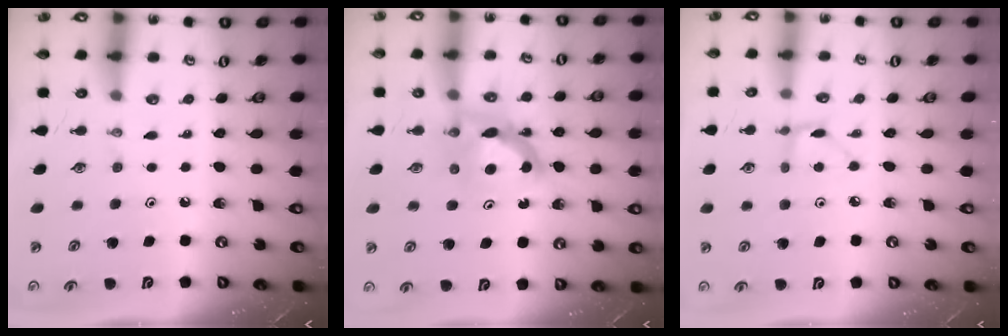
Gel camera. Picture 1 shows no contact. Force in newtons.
{"total": 7.8, "press": 7.8, "slide": 0.7}
{"total": 2.6, "press": 2.6, "slide": 0.3}